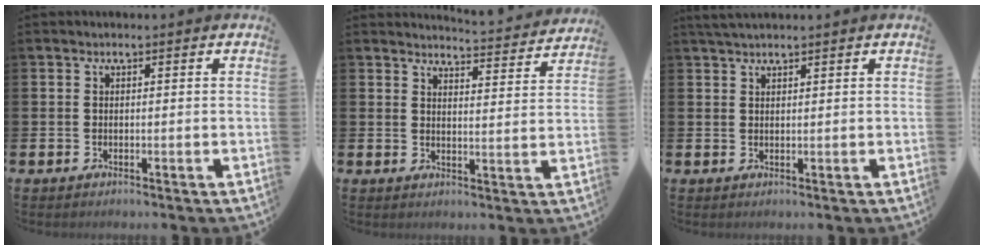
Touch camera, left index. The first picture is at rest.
{"total": 4.7, "force": [4.7, 0.0, 0.5], "torque": [-0.005, -0.038, 0.079]}
{"total": 1.9, "force": [1.7, 0.3, 0.7], "torque": [-0.011, 0.001, 0.031]}